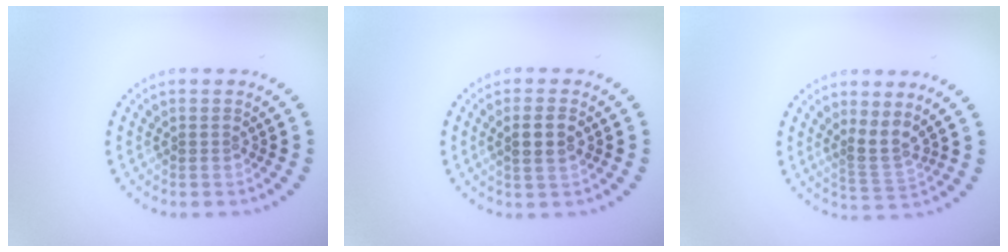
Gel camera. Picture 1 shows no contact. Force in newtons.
{"total": 2.3, "press": 2.2, "slide": 0.6}
{"total": 2.6, "press": 1.9, "slide": 1.8}